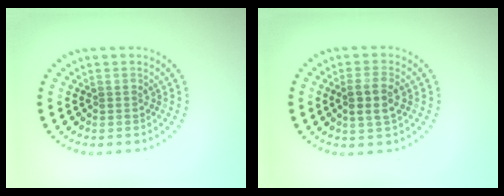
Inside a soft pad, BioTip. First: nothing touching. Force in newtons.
{"total": 2.8, "press": 2.7, "slide": 0.8}